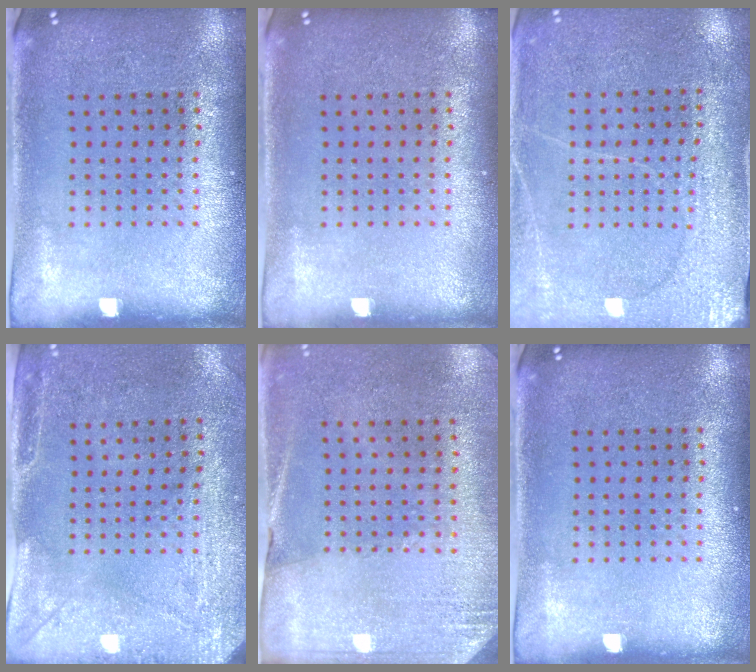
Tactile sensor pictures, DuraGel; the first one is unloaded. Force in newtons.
{"total": 0.0}
{"total": 2.9, "press": 2.8, "slide": 0.4}
{"total": 2.9, "press": 2.3, "slide": 1.8}
{"total": 2.7, "press": 2.4, "slide": 1.2}
{"total": 0.0}